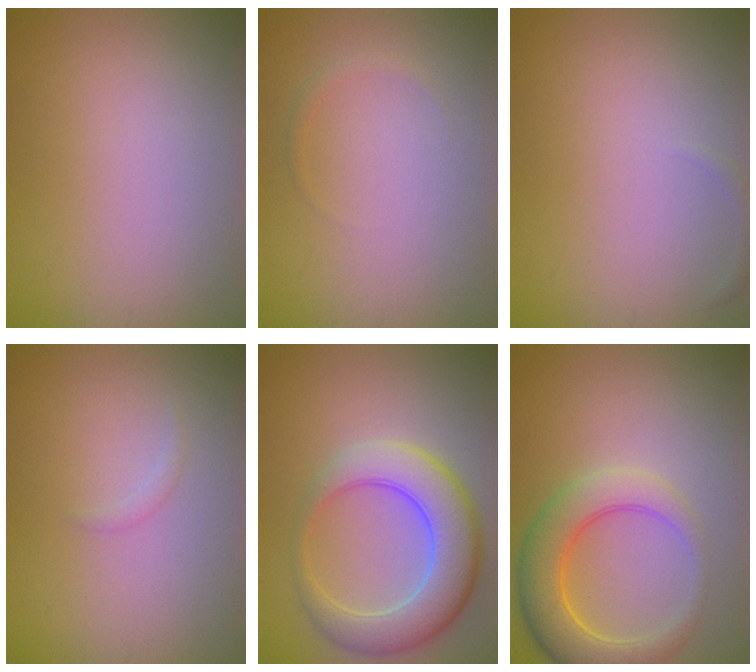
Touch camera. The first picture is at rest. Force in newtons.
{"total": 0.7, "press": 0.7, "slide": 0.1}
{"total": 0.6, "press": 0.6, "slide": 0.1}
{"total": 0.6, "press": 0.6, "slide": 0.0}
{"total": 7.1, "press": 7.1, "slide": 0.5}
{"total": 5.6, "press": 5.6, "slide": 0.2}